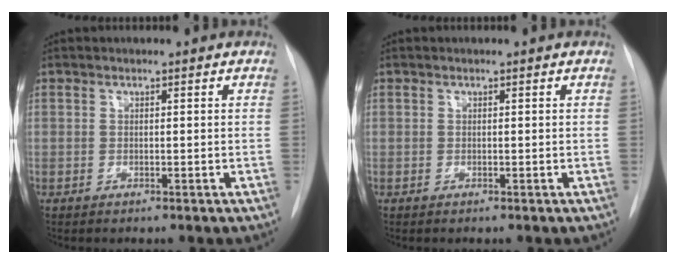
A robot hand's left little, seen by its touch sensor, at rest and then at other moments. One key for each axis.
{"total": 0.0}